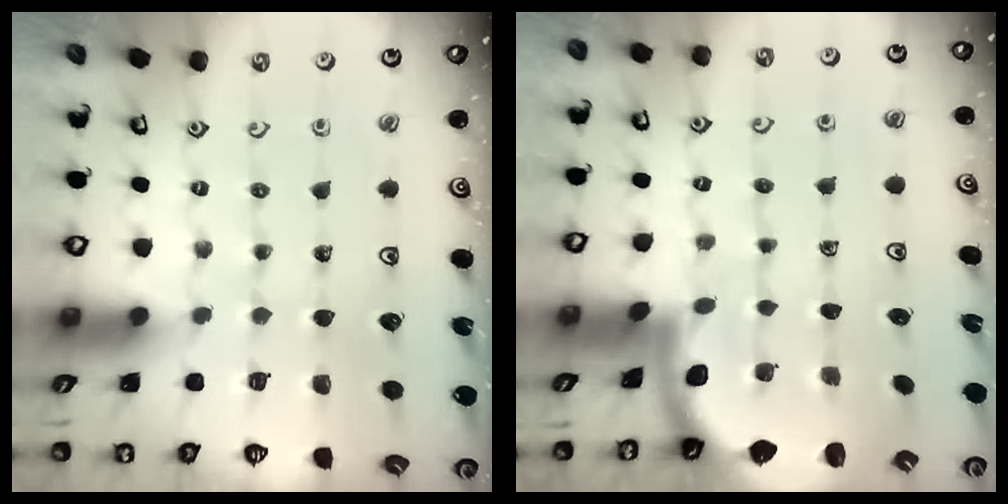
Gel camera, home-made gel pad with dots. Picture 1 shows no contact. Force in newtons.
{"total": 1.8, "press": 1.8, "slide": 0.3}